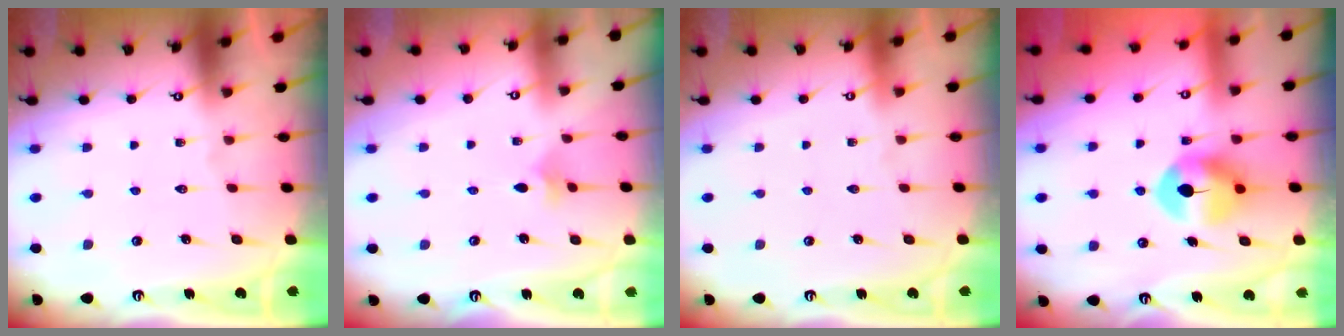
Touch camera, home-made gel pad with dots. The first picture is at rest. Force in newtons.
{"total": 2.5, "press": 2.4, "slide": 0.6}
{"total": 0.0}
{"total": 9.1, "press": 9.1, "slide": 0.9}